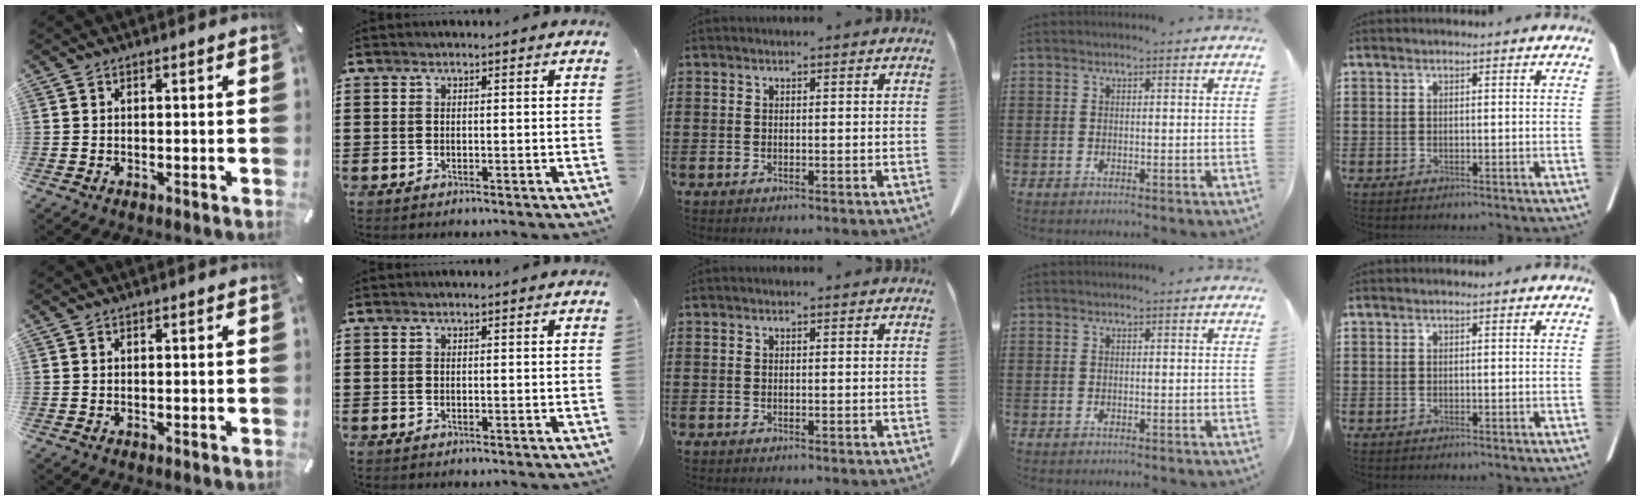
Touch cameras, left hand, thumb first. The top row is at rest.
{}